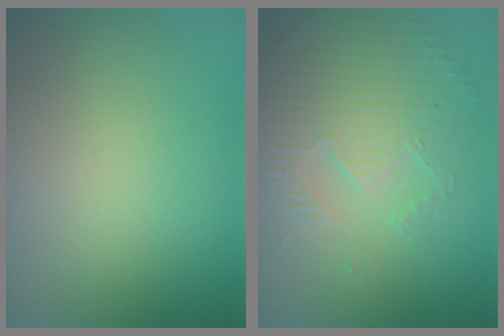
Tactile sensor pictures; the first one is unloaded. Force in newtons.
{"total": 3.8, "press": 3.7, "slide": 1.0}